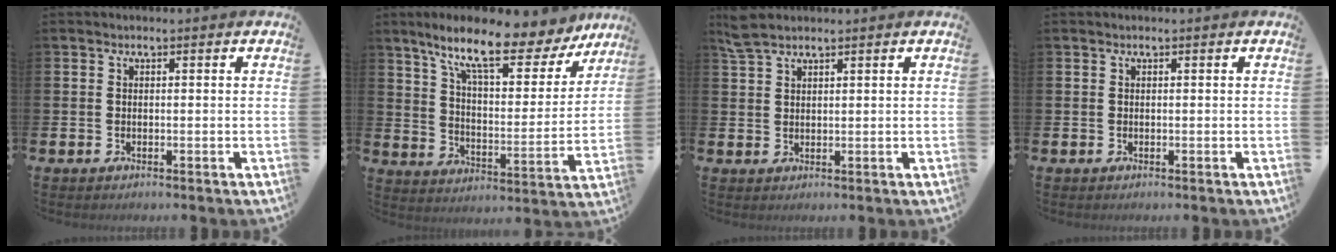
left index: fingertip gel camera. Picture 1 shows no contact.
{"total": 11.9, "force": [9.3, 3.2, 6.8], "torque": [-0.150, -0.051, 0.152]}
{"total": 3.1, "force": [2.7, 1.0, 1.2], "torque": [-0.028, -0.001, 0.050]}
{"total": 0.0}